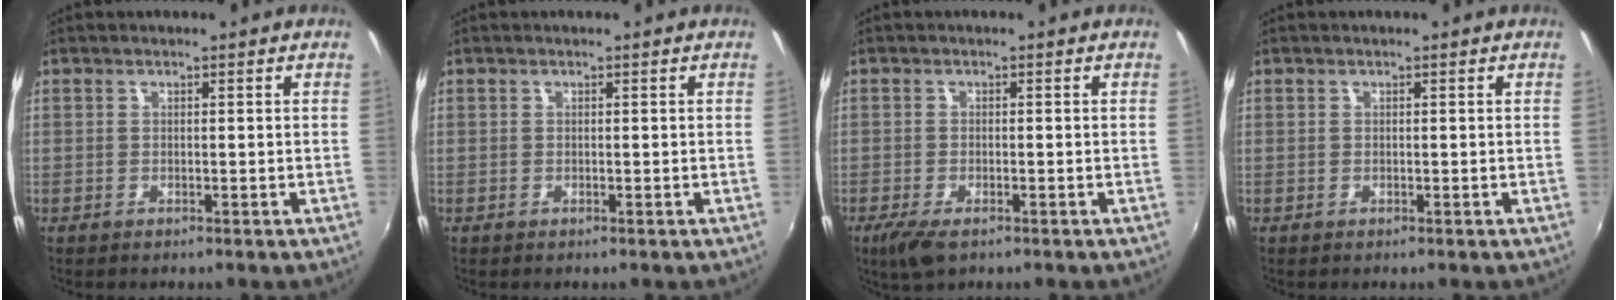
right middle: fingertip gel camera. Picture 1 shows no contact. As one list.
[{"total": 0.0}, {"total": 4.6, "force": [-2.9, 1.6, 3.1], "torque": [-0.073, -0.018, -0.052]}, {"total": 0.0}]